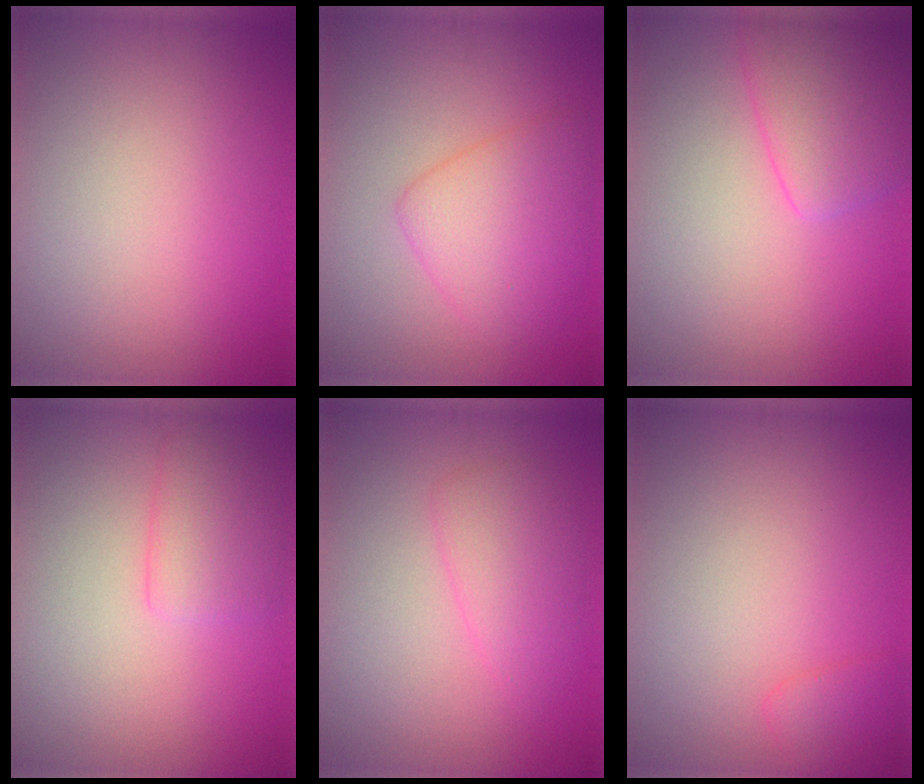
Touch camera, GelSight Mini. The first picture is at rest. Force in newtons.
{"total": 4.5, "press": 4.5, "slide": 0.2}
{"total": 3.9, "press": 3.9, "slide": 0.2}
{"total": 2.6, "press": 2.6, "slide": 0.1}
{"total": 2.6, "press": 2.6, "slide": 0.1}
{"total": 1.5, "press": 1.5, "slide": 0.2}